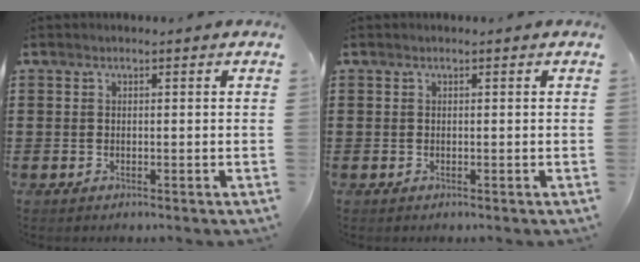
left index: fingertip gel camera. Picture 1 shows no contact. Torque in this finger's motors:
{"motor_torque": [-0.12, 0.05, 0.00, -0.01]}